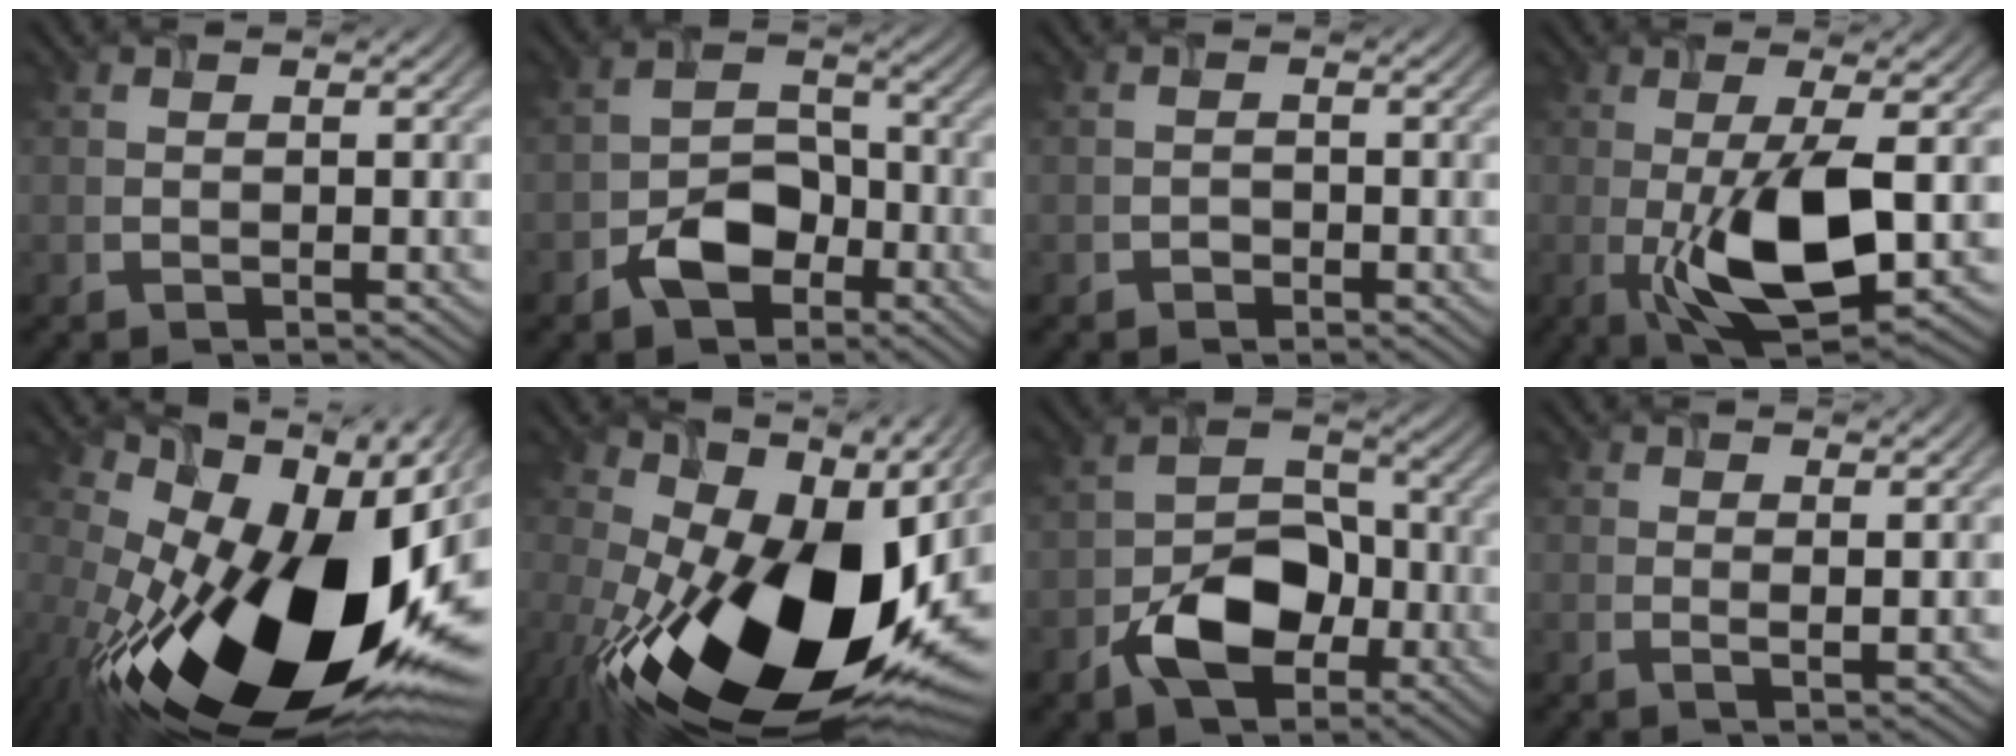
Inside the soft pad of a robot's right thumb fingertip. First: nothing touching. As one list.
[{"total": 5.9, "force": [-3.4, 3.7, 2.9], "torque": [-0.045, 0.006, -0.070]}, {"total": 0.9, "force": [-0.8, 0.5, 0.0], "torque": [0.000, -0.001, -0.015]}, {"total": 11.2, "force": [-1.7, 3.6, 10.4], "torque": [-0.197, -0.015, -0.025]}, {"total": 21.5, "force": [-3.9, 11.4, 17.8], "torque": [-0.317, -0.051, -0.054]}, {"total": 20.1, "force": [-2.8, 11.9, 16.0], "torque": [-0.300, -0.048, -0.033]}, {"total": 8.7, "force": [-4.3, 5.4, 5.2], "torque": [-0.090, 0.001, -0.082]}, {"total": 1.5, "force": [1.1, 0.1, 1.0], "torque": [-0.019, -0.003, 0.018]}]